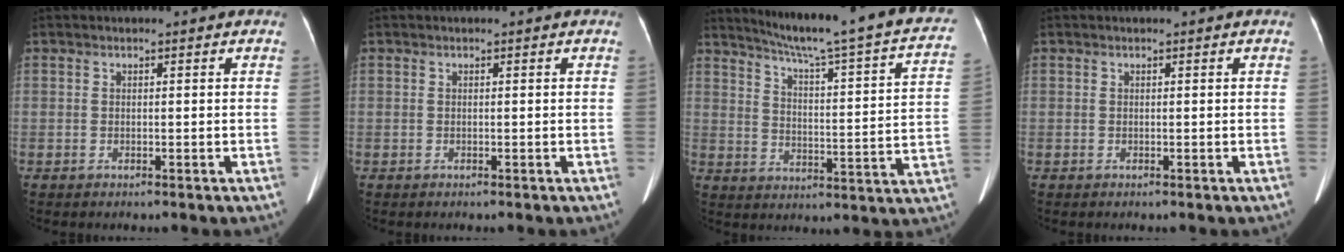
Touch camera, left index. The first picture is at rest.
{"total": 0.0}
{"total": 25.6, "force": [21.8, 0.9, 13.6], "torque": [-0.197, -0.050, 0.270]}
{"total": 0.0}